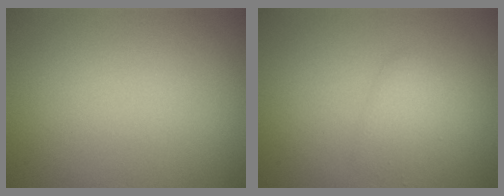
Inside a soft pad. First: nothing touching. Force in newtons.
{"total": 1.8, "press": 1.8, "slide": 0.1}